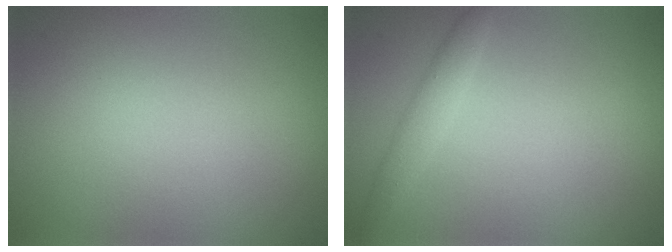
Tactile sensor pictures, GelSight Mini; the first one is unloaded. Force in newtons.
{"total": 1.6, "press": 1.6, "slide": 0.0}